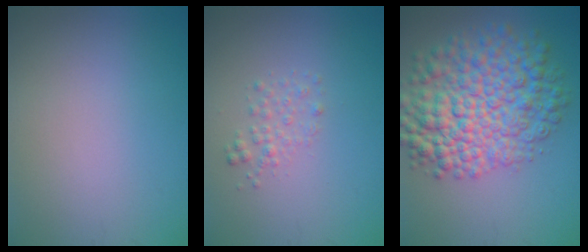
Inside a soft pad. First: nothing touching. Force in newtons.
{"total": 1.4, "press": 1.4, "slide": 0.1}
{"total": 9.7, "press": 9.6, "slide": 0.3}